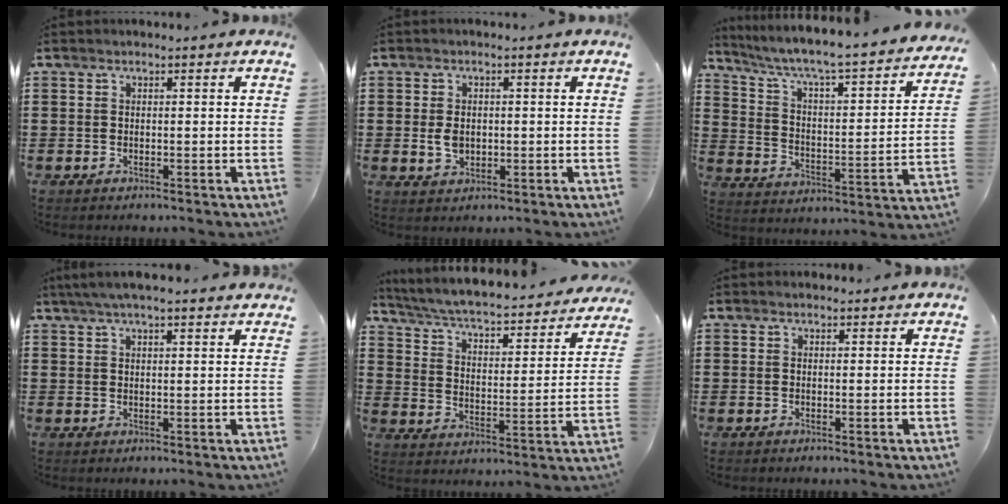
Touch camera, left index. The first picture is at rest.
{"total": 3.1, "force": [0.0, 2.1, 2.3], "torque": [-0.054, 0.003, -0.002]}
{"total": 4.6, "force": [3.5, 0.3, 3.0], "torque": [-0.076, -0.040, 0.046]}
{"total": 4.2, "force": [3.5, 0.4, 2.2], "torque": [-0.051, 0.001, 0.064]}
{"total": 4.4, "force": [4.0, 0.1, 1.9], "torque": [-0.059, -0.039, 0.058]}
{"total": 0.8, "force": [0.7, 0.3, 0.1], "torque": [-0.004, 0.002, 0.014]}